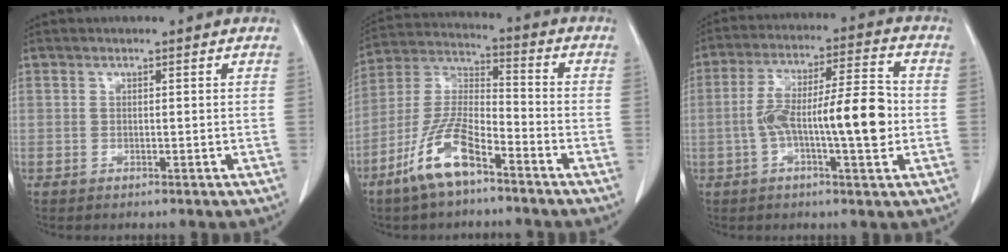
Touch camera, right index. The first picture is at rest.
{"total": 11.5, "force": [-7.1, 3.1, 8.5], "torque": [-0.185, -0.005, -0.139]}
{"total": 13.3, "force": [-1.9, 2.3, 12.9], "torque": [-0.222, 0.022, -0.031]}